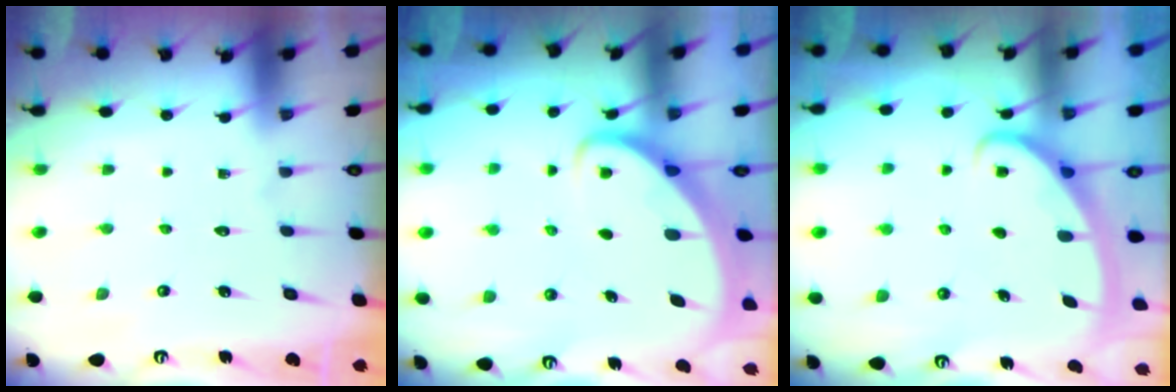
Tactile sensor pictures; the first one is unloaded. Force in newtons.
{"total": 2.5, "press": 2.5, "slide": 0.3}
{"total": 2.8, "press": 2.8, "slide": 0.4}